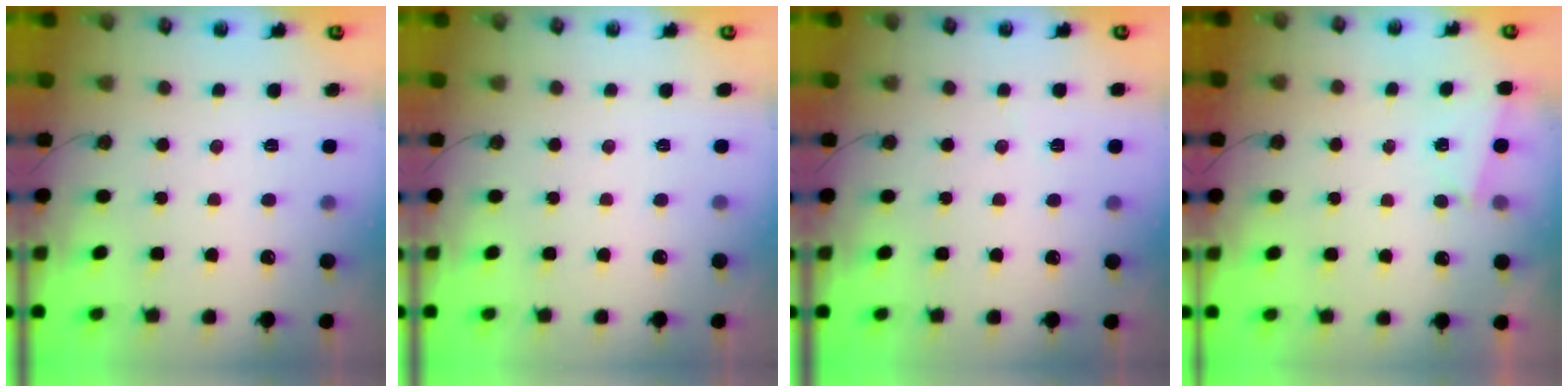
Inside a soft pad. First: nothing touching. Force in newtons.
{"total": 0.0}
{"total": 2.9, "press": 1.5, "slide": 2.5}
{"total": 2.1, "press": 0.8, "slide": 1.9}